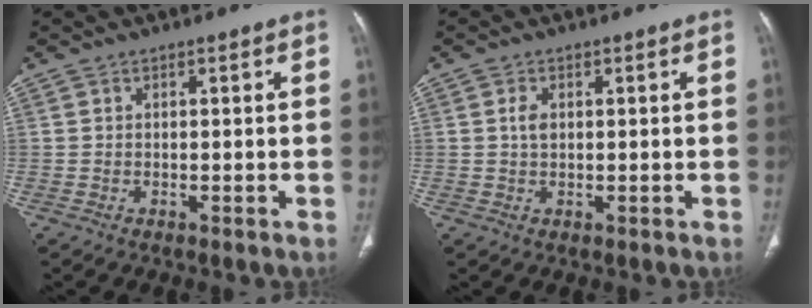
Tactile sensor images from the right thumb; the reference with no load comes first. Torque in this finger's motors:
{"motor_torque": [-0.01, 1.12, 0.17, 0.26, 0.09]}